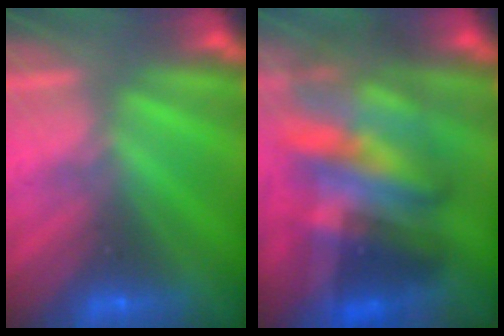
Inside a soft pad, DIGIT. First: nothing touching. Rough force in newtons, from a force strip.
{"total": 7.5}